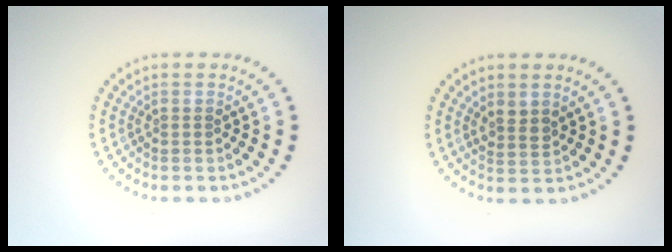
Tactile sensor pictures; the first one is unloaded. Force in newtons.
{"total": 1.5, "press": 1.2, "slide": 0.8}